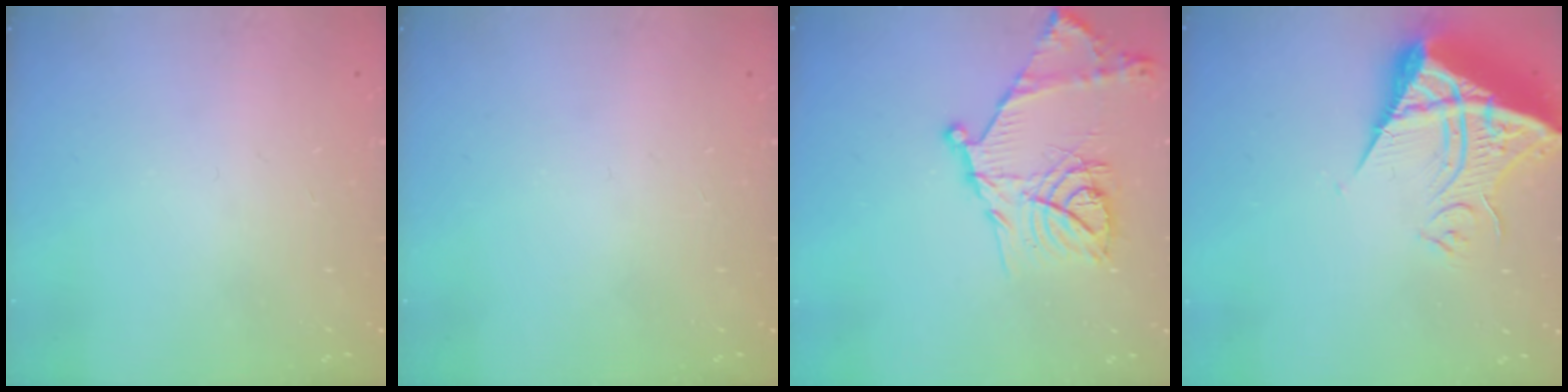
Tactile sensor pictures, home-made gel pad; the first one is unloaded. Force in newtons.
{"total": 0.0}
{"total": 19.6, "press": 19.6, "slide": 1.5}
{"total": 13.2, "press": 13.1, "slide": 1.2}